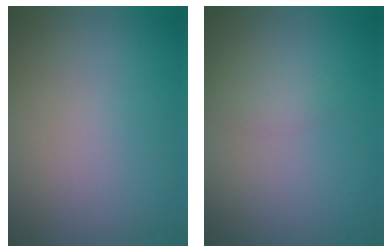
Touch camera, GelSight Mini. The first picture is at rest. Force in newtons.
{"total": 1.3, "press": 1.3, "slide": 0.0}